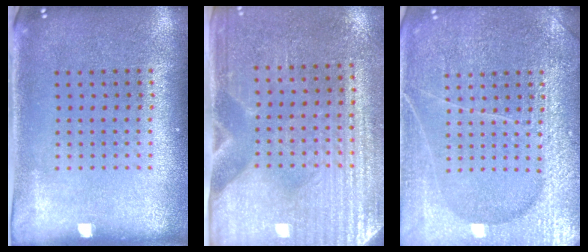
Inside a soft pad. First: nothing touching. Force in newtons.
{"total": 3.1, "press": 2.8, "slide": 1.4}
{"total": 6.7, "press": 6.6, "slide": 0.9}